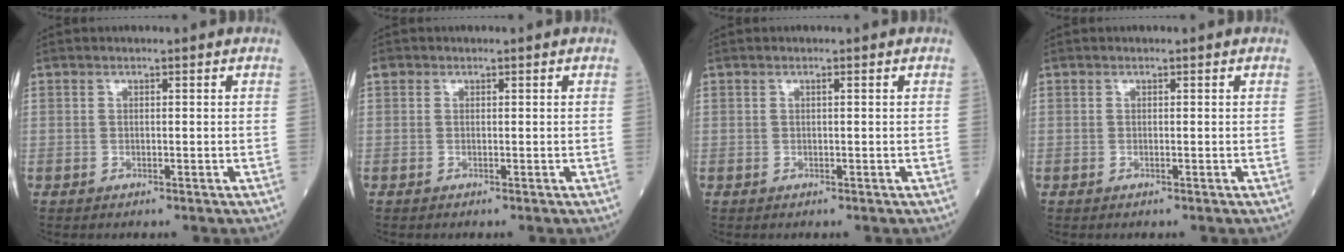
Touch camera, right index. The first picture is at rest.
{"total": 1.1, "force": [0.2, 1.1, 0.2], "torque": [-0.001, 0.014, 0.003]}
{"total": 0.0}
{"total": 0.0}